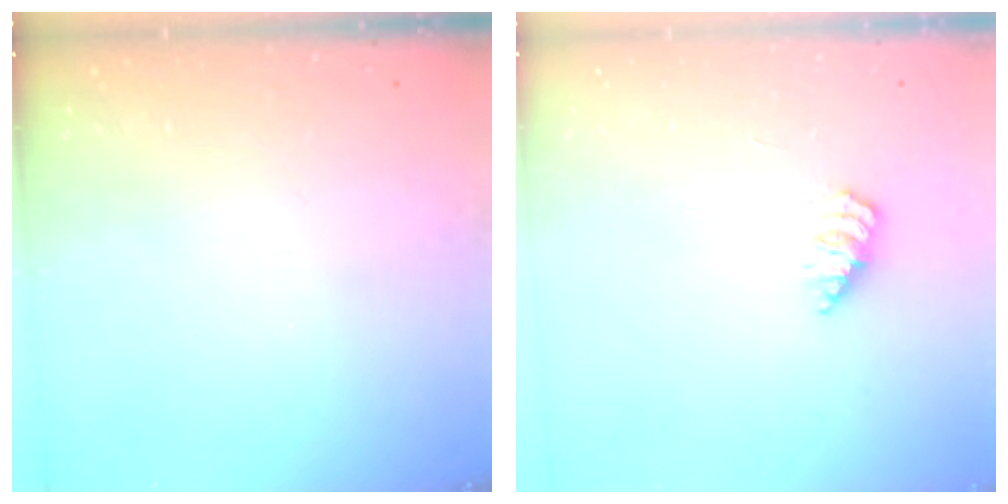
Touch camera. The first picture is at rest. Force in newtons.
{"total": 1.6, "press": 1.6, "slide": 0.3}